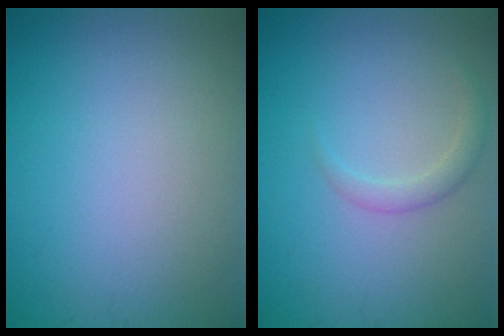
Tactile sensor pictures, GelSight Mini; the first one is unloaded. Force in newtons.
{"total": 1.5, "press": 1.5, "slide": 0.0}